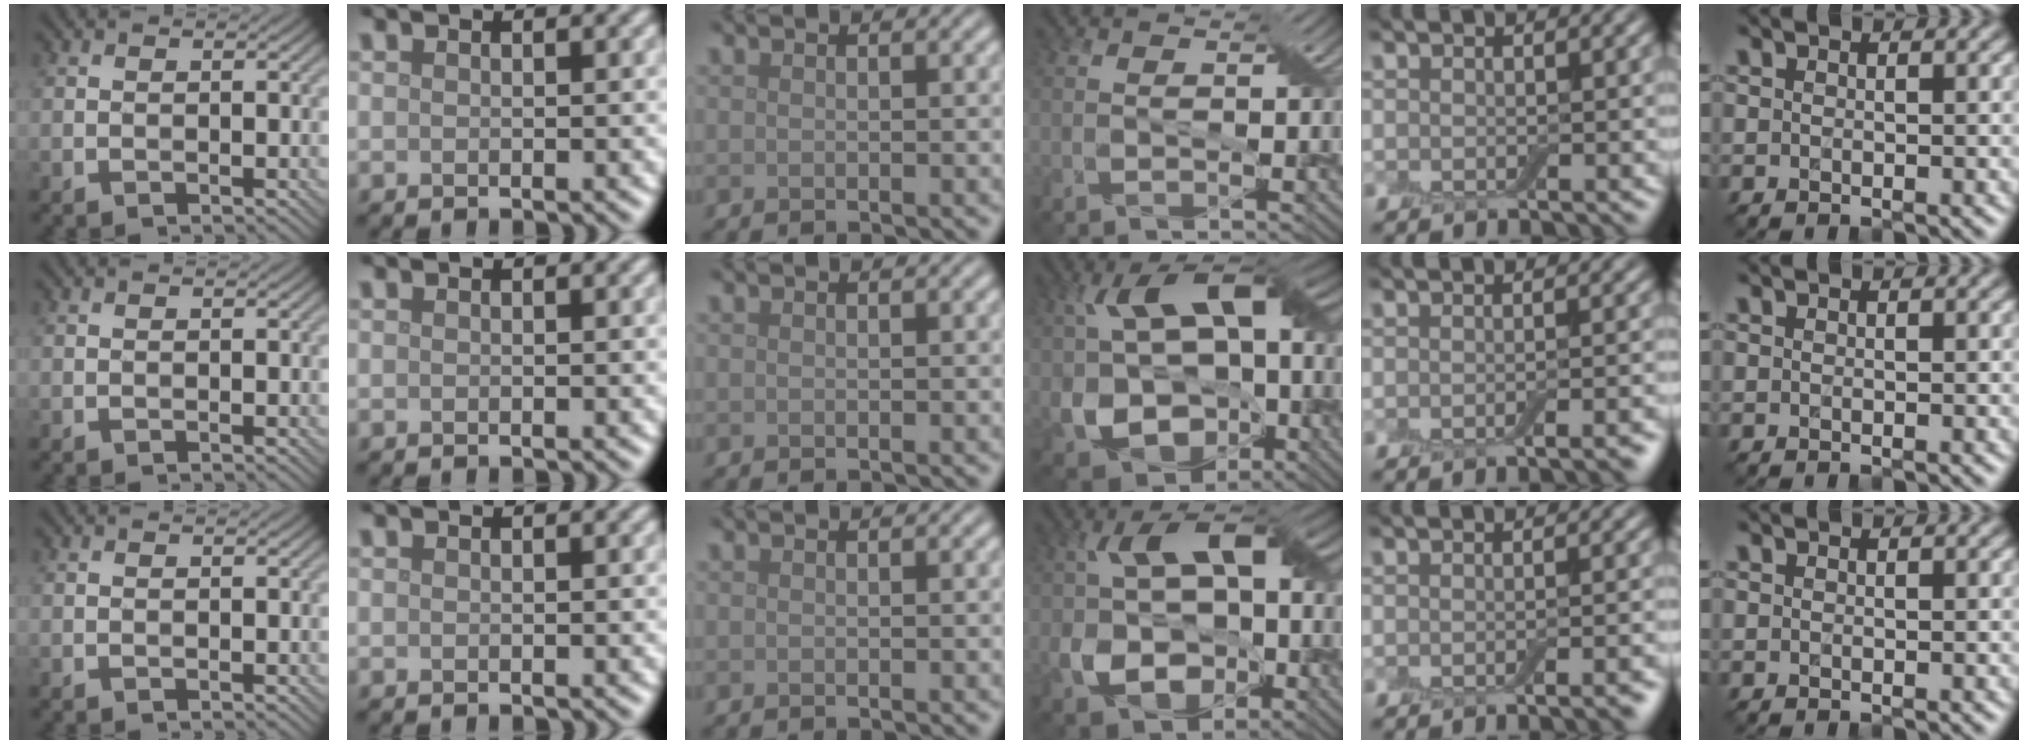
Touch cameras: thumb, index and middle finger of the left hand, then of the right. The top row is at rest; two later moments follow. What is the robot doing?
{"motion": "extract", "object": "backpack"}